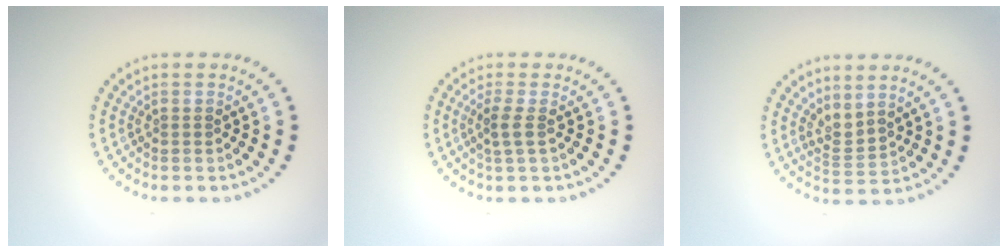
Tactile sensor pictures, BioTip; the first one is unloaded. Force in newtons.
{"total": 1.6, "press": 1.3, "slide": 0.9}
{"total": 2.2, "press": 1.5, "slide": 1.6}